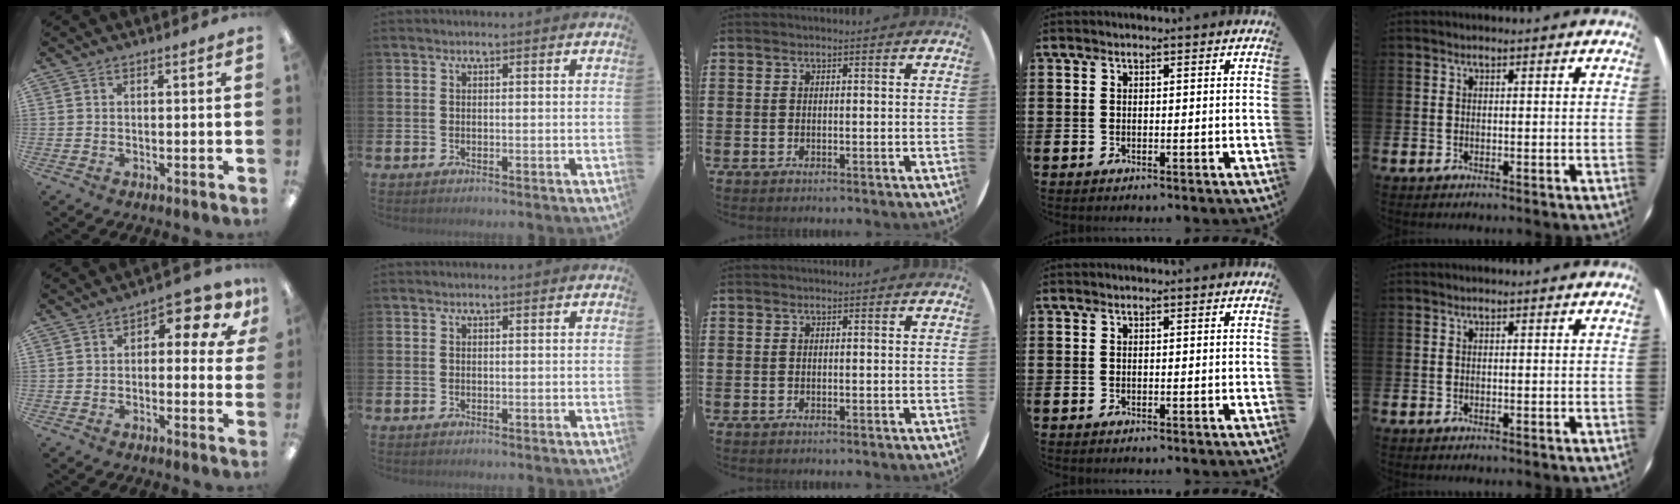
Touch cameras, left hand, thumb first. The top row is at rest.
{"thumb": {"total": 7.3, "force": [2.6, 3.7, 5.8], "torque": [-0.073, -0.010, 0.039]}}